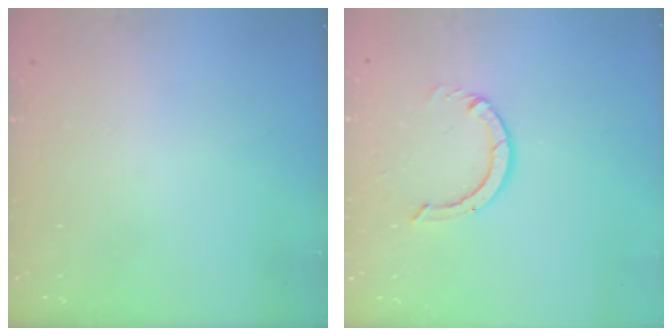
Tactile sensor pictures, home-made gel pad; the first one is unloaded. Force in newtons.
{"total": 3.6, "press": 3.6, "slide": 0.3}